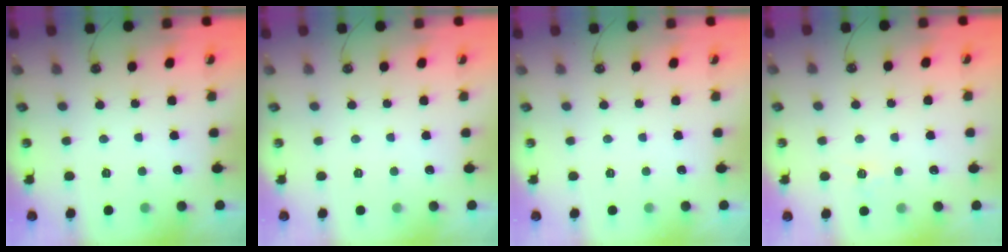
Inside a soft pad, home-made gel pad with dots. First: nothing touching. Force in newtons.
{"total": 0.0}
{"total": 0.0}
{"total": 4.0, "press": 3.9, "slide": 0.4}